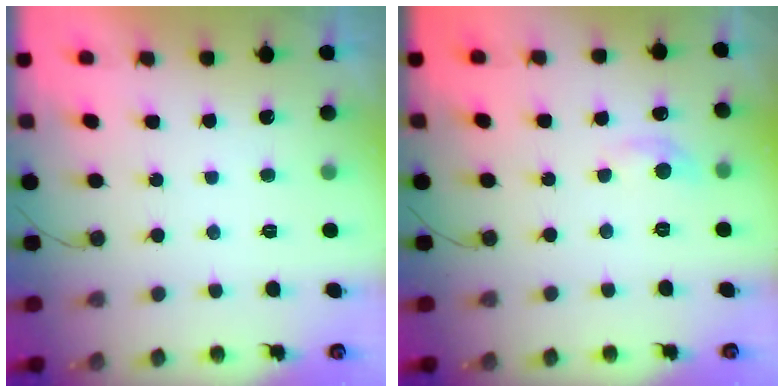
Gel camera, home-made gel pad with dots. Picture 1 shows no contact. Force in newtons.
{"total": 5.4, "press": 5.3, "slide": 0.6}